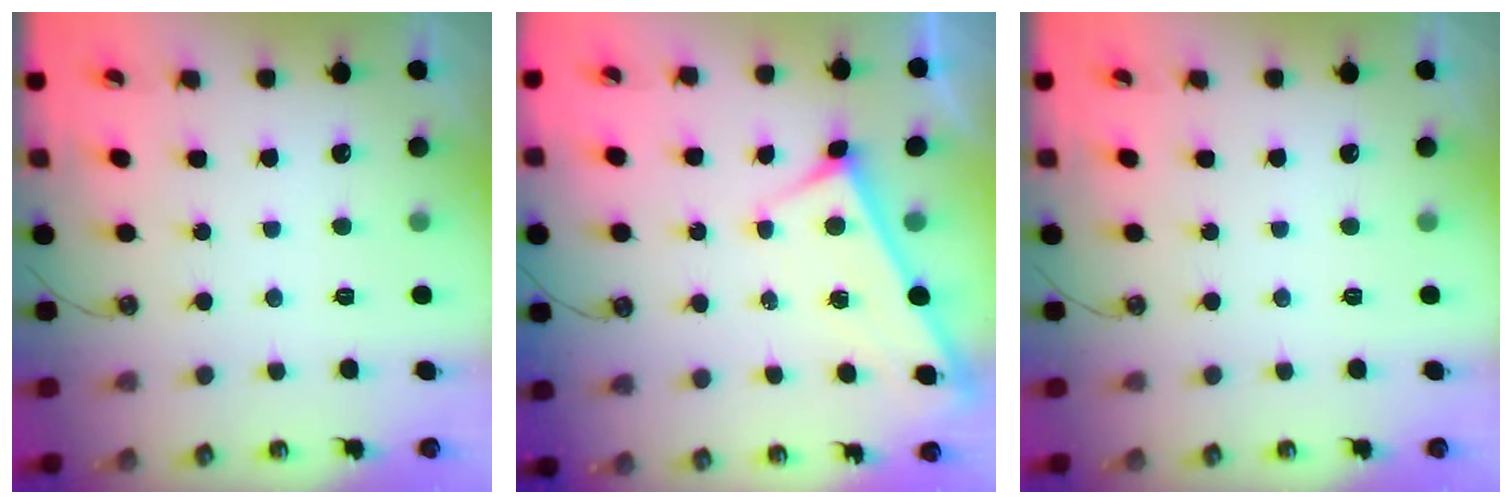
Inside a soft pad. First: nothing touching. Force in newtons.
{"total": 3.2, "press": 3.2, "slide": 0.2}
{"total": 0.0}